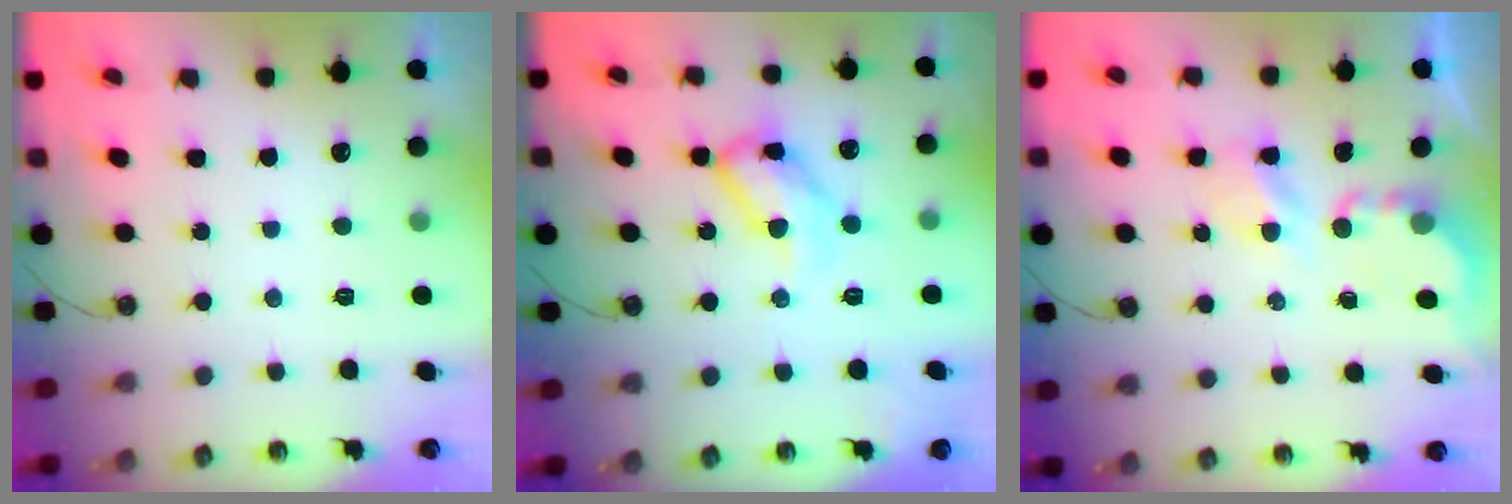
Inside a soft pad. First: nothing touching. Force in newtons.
{"total": 13.0, "press": 13.0, "slide": 0.5}
{"total": 4.5, "press": 4.5, "slide": 0.3}